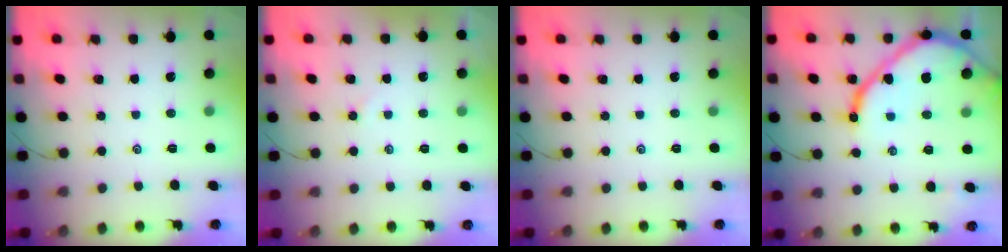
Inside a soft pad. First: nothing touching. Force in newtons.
{"total": 1.7, "press": 1.7, "slide": 0.3}
{"total": 0.0}
{"total": 16.6, "press": 16.6, "slide": 1.3}